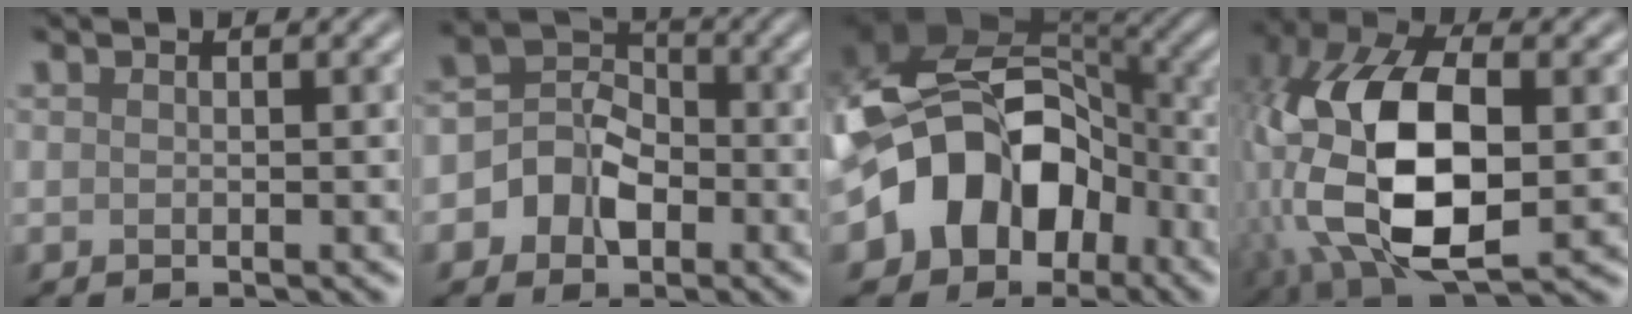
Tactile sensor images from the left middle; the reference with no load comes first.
{"total": 4.6, "force": [-1.5, 3.7, 2.3], "torque": [-0.029, 0.009, -0.035]}
{"total": 12.1, "force": [-3.7, 9.2, 7.0], "torque": [-0.119, 0.005, -0.075]}
{"total": 14.8, "force": [-0.9, 8.4, 12.1], "torque": [-0.270, -0.017, -0.009]}